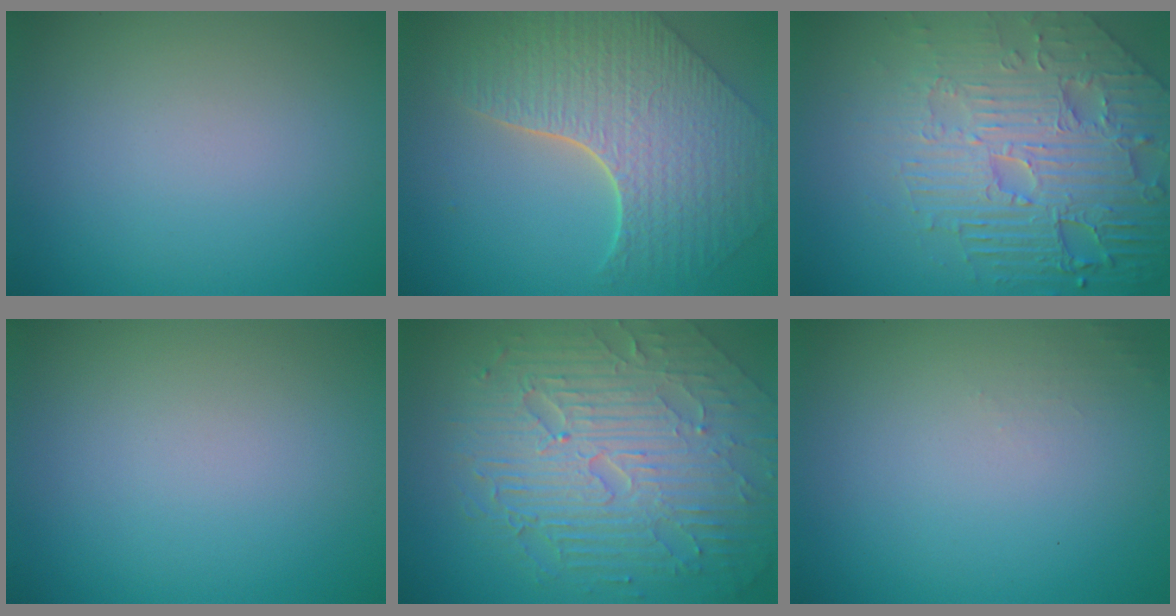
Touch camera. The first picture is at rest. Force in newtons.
{"total": 8.2, "press": 5.9, "slide": 5.6}
{"total": 8.9, "press": 6.3, "slide": 6.2}
{"total": 0.0}
{"total": 9.9, "press": 6.4, "slide": 7.5}
{"total": 0.7, "press": 0.6, "slide": 0.1}